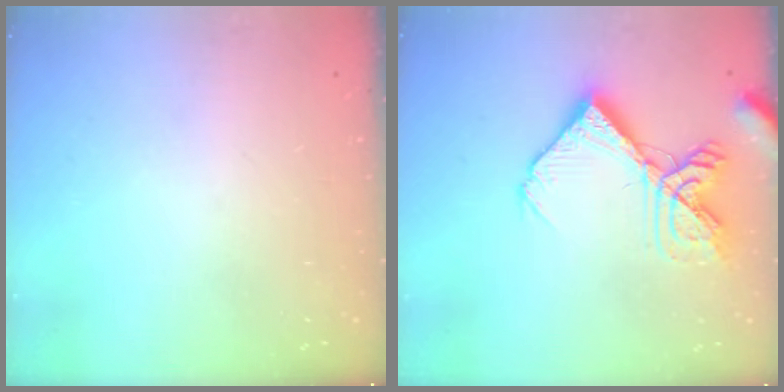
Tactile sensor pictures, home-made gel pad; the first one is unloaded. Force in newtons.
{"total": 16.0, "press": 15.9, "slide": 2.2}